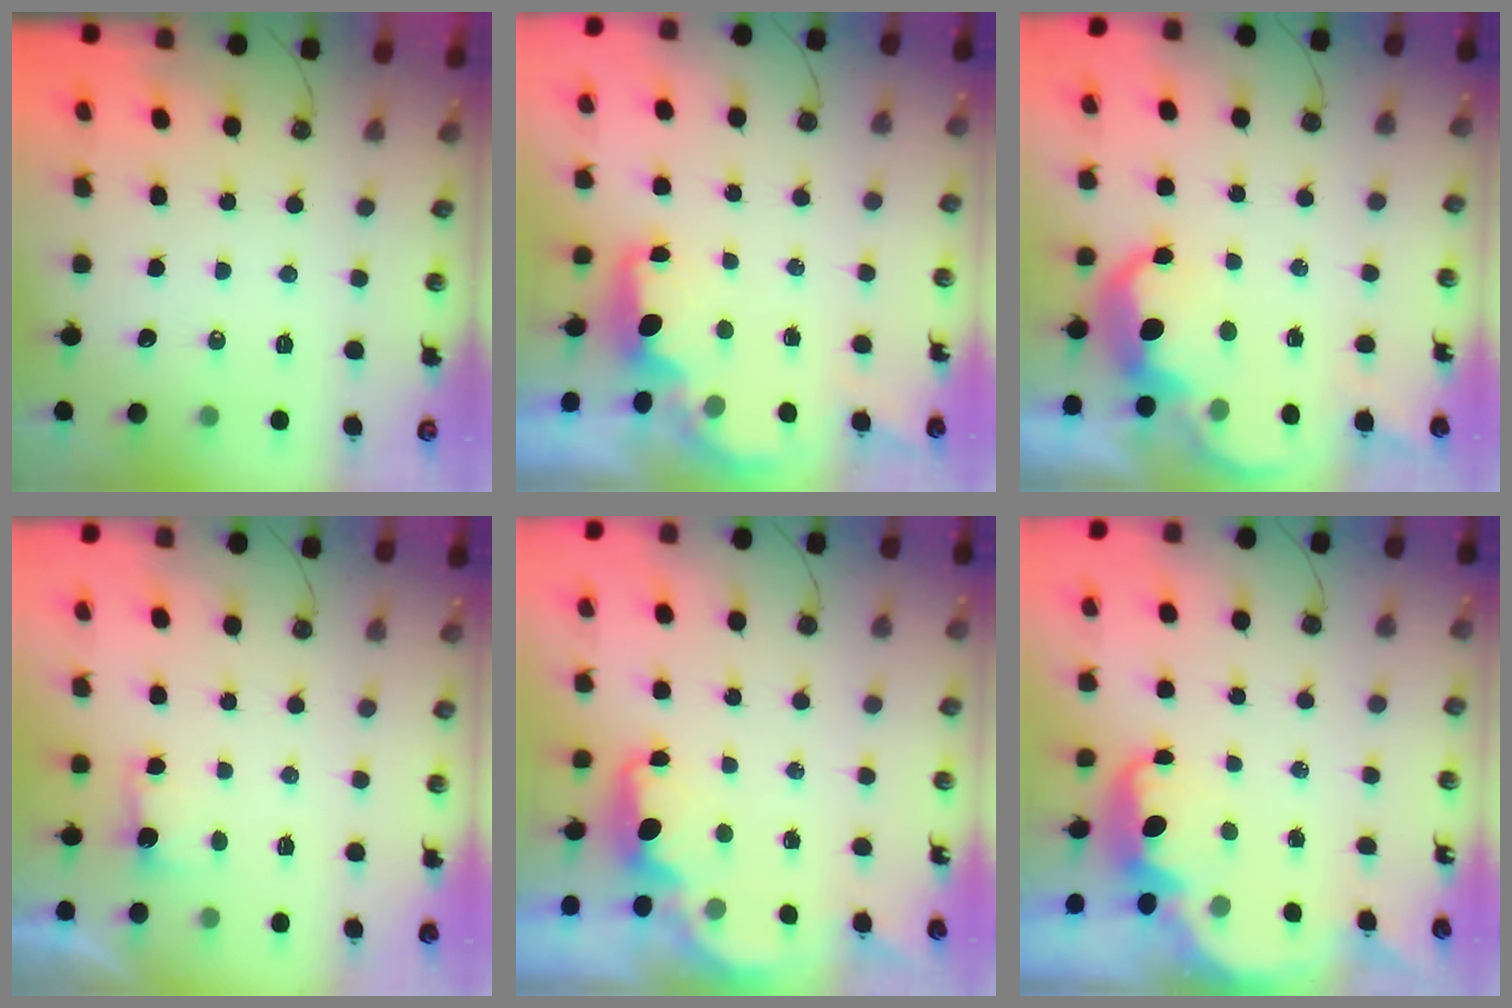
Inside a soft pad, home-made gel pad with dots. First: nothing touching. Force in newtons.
{"total": 1.9, "press": 1.7, "slide": 0.8}
{"total": 6.6, "press": 6.5, "slide": 0.6}
{"total": 2.2, "press": 1.9, "slide": 1.0}
{"total": 2.0, "press": 1.8, "slide": 0.8}
{"total": 2.8, "press": 2.7, "slide": 0.6}